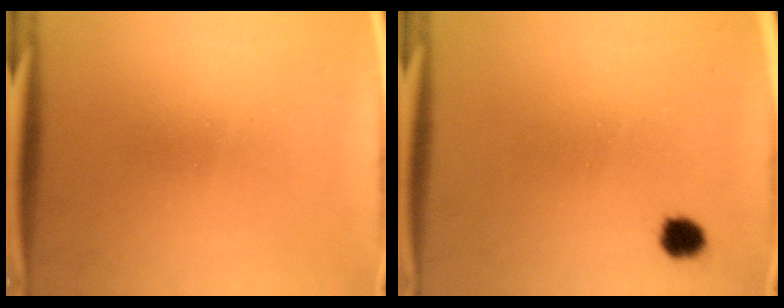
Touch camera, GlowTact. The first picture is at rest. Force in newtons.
{"total": 2.8}